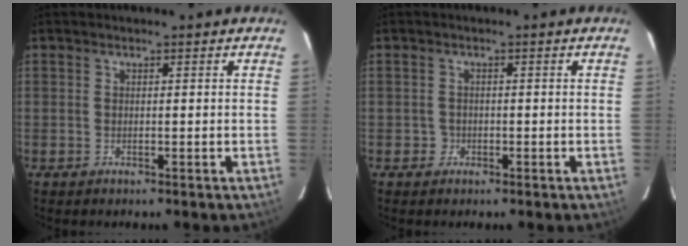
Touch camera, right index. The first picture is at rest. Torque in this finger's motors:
{"motor_torque": [0.24, 0.17, 0.00, -0.01]}